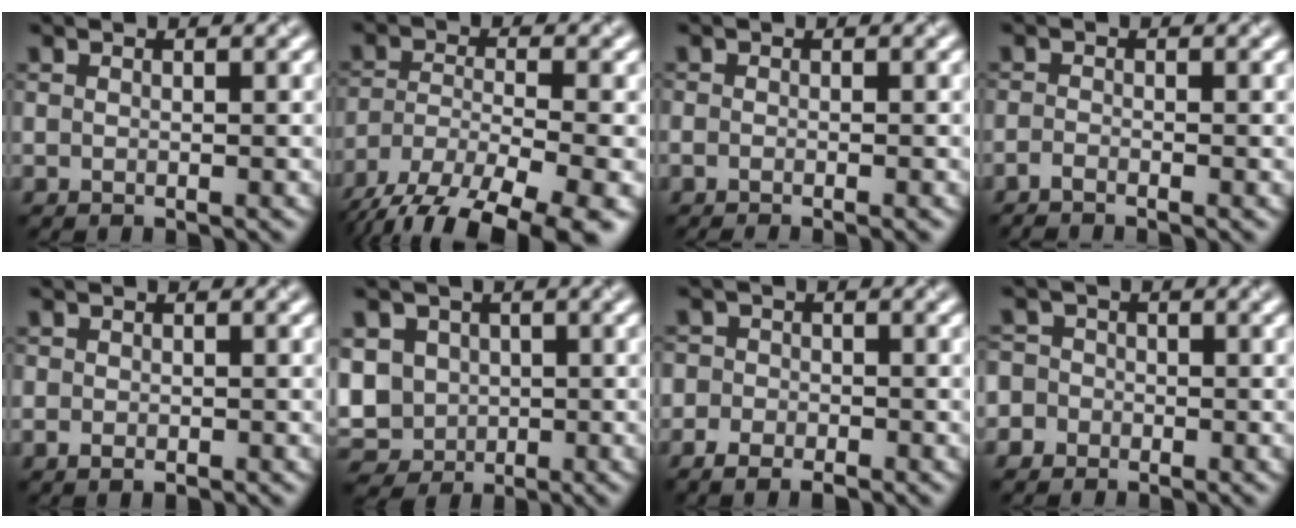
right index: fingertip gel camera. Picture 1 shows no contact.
{"total": 12.2, "force": [-9.1, 4.2, 6.8], "torque": [-0.130, -0.036, -0.138]}
{"total": 1.7, "force": [-1.2, 0.3, 1.1], "torque": [-0.015, -0.006, -0.019]}
{"total": 1.1, "force": [-1.0, 0.1, 0.6], "torque": [-0.013, -0.004, -0.024]}
{"total": 1.1, "force": [-0.3, 0.8, 0.7], "torque": [-0.012, -0.003, -0.005]}
{"total": 6.9, "force": [0.0, 6.0, 3.5], "torque": [-0.081, 0.003, -0.015]}
{"total": 2.9, "force": [-1.5, 2.1, 1.4], "torque": [-0.003, 0.000, -0.038]}
{"total": 4.0, "force": [-1.6, 3.6, 0.7], "torque": [0.013, 0.011, -0.054]}